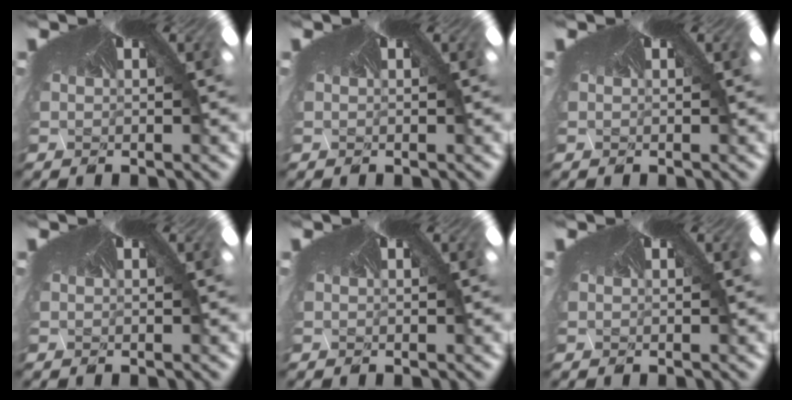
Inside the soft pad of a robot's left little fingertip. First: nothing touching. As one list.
[{"total": 0.0}, {"total": 0.0}, {"total": 0.0}, {"total": 0.0}, {"total": 0.0}]